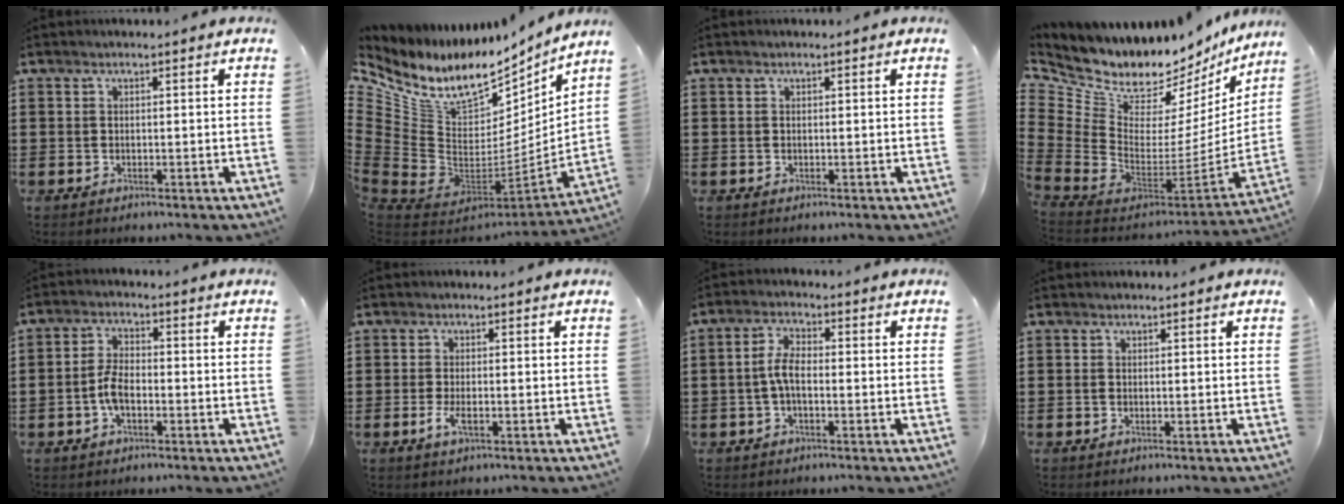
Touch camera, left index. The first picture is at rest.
{"total": 11.0, "force": [6.3, 6.6, 6.0], "torque": [-0.162, -0.058, 0.109]}
{"total": 0.0}
{"total": 8.6, "force": [8.0, 2.9, 1.3], "torque": [-0.084, -0.096, 0.141]}
{"total": 4.7, "force": [-1.4, 2.3, 3.8], "torque": [-0.096, -0.002, -0.033]}
{"total": 2.8, "force": [-0.9, 1.0, 2.5], "torque": [-0.065, -0.007, -0.022]}
{"total": 4.4, "force": [-0.9, 1.8, 3.9], "torque": [-0.091, 0.002, -0.022]}
{"total": 0.6, "force": [-0.2, 0.3, 0.4], "torque": [-0.011, -0.001, -0.003]}